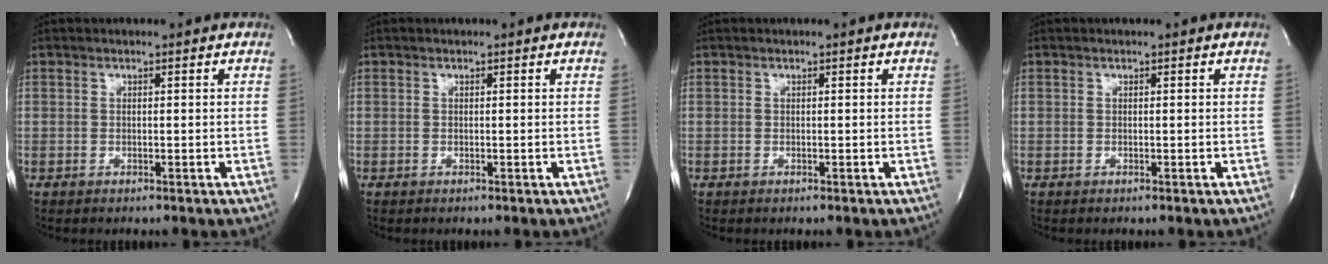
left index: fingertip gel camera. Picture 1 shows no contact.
{"total": 0.0}
{"total": 0.0}
{"total": 0.0}